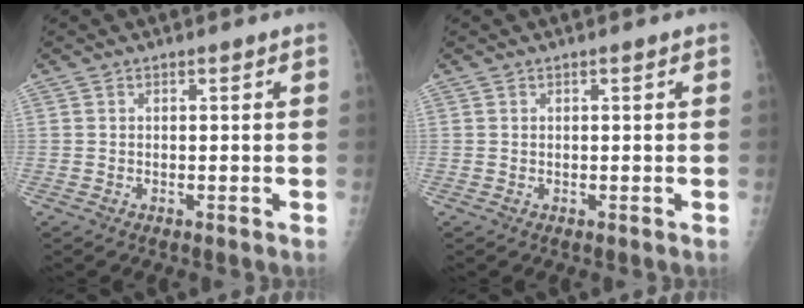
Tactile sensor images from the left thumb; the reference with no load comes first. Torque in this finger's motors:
{"motor_torque": [0.01, 0.02, -0.09, -0.12, 0.00]}